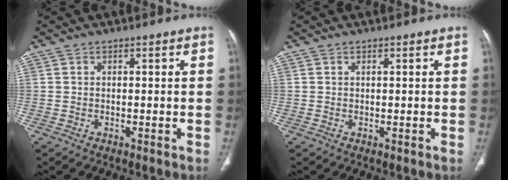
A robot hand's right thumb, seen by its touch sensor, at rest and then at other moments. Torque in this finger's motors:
{"motor_torque": [-0.25, 0.16, -0.14, 0.08, 0.00]}